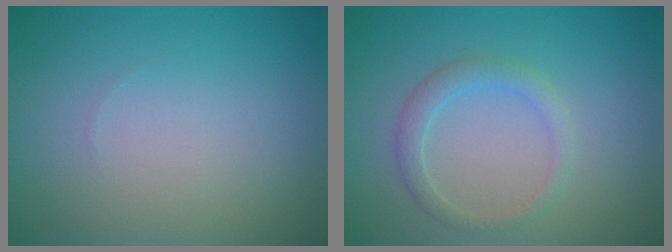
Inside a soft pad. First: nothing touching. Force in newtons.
{"total": 2.0, "press": 2.0, "slide": 0.1}